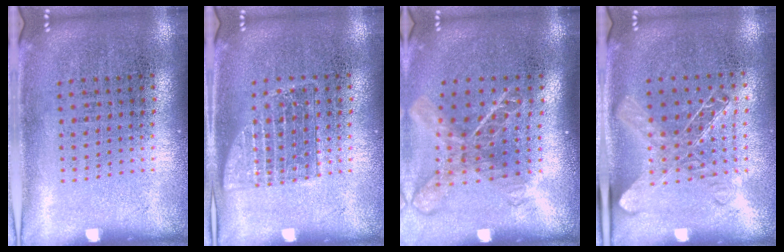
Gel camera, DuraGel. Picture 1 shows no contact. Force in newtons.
{"total": 1.0, "press": 1.0, "slide": 0.2}
{"total": 1.9, "press": 1.4, "slide": 1.3}
{"total": 1.3, "press": 1.2, "slide": 0.7}